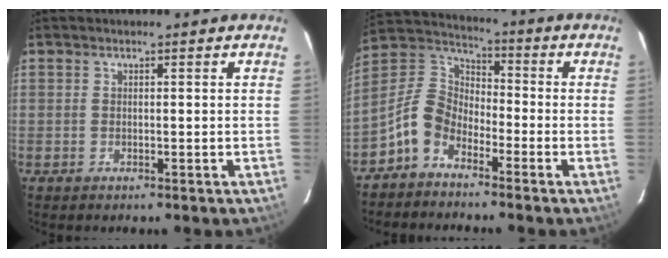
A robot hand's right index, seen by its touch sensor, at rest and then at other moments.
{"total": 8.9, "force": [-5.5, 5.5, 4.2], "torque": [-0.093, 0.024, -0.123]}